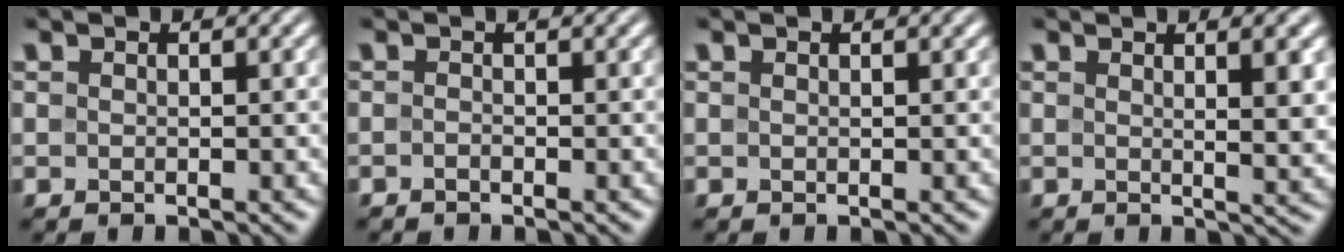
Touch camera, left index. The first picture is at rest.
{"total": 0.6, "force": [-0.3, 0.1, 0.5], "torque": [-0.010, 0.001, -0.008]}
{"total": 0.9, "force": [0.6, 0.2, 0.6], "torque": [-0.008, 0.004, 0.009]}
{"total": 5.6, "force": [1.6, 1.8, 5.1], "torque": [-0.041, 0.004, 0.019]}